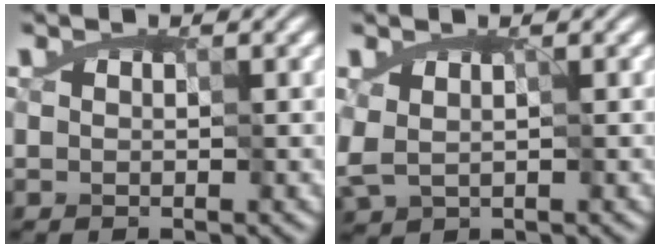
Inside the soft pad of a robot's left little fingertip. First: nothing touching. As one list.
[{"total": 1.7, "force": [0.2, 1.0, 1.3], "torque": [-0.038, 0.001, 0.007]}]